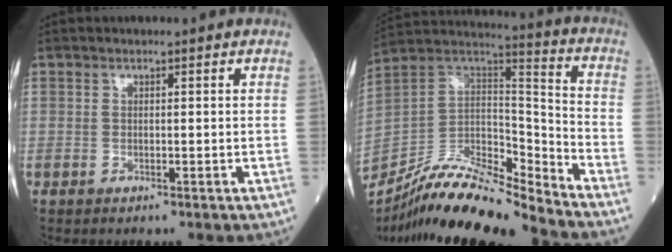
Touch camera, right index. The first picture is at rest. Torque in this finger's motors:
{"motor_torque": [0.01, -0.27, -0.02, -0.06]}